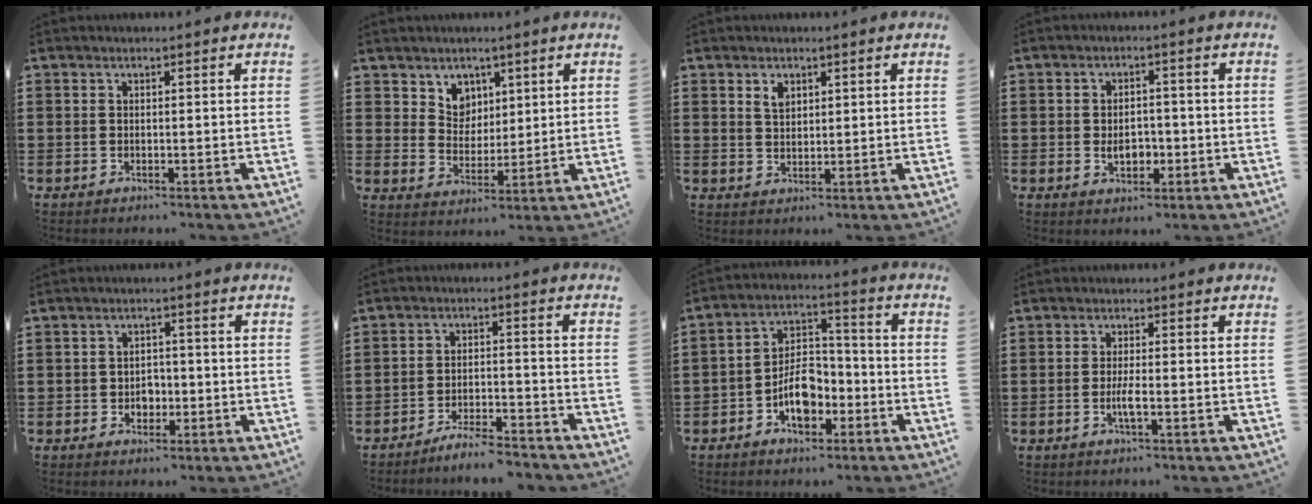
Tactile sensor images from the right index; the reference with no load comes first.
{"total": 5.0, "force": [3.2, 3.8, 0.4], "torque": [-0.032, 0.004, 0.060]}
{"total": 2.1, "force": [1.3, 1.3, 1.1], "torque": [-0.027, 0.003, 0.025]}
{"total": 3.9, "force": [-0.9, 2.5, 2.9], "torque": [-0.047, 0.002, -0.019]}
{"total": 2.6, "force": [-0.7, 2.2, 1.2], "torque": [-0.022, 0.003, -0.018]}
{"total": 4.8, "force": [-4.6, 0.1, 1.3], "torque": [-0.023, 0.002, -0.091]}
{"total": 7.7, "force": [-3.4, 4.4, 5.3], "torque": [-0.093, 0.012, -0.064]}
{"total": 2.8, "force": [-0.8, 0.4, 2.7], "torque": [-0.055, -0.003, -0.017]}